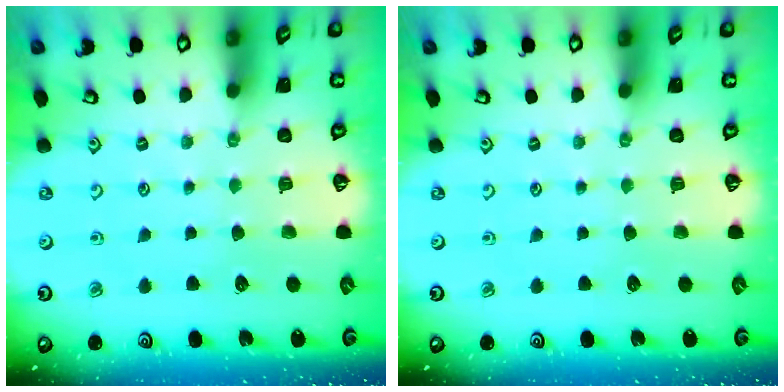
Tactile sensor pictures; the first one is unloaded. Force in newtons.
{"total": 0.0}